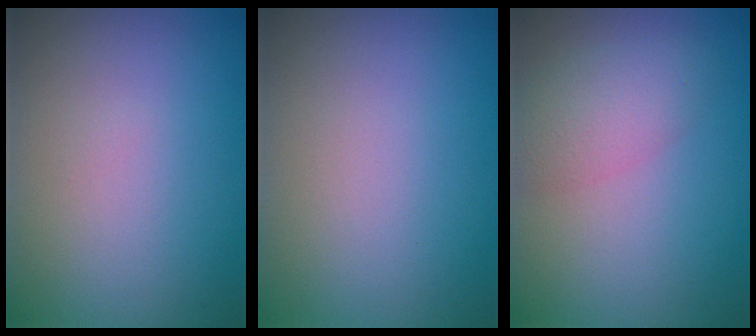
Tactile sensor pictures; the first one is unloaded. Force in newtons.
{"total": 0.0}
{"total": 3.2, "press": 3.2, "slide": 0.0}